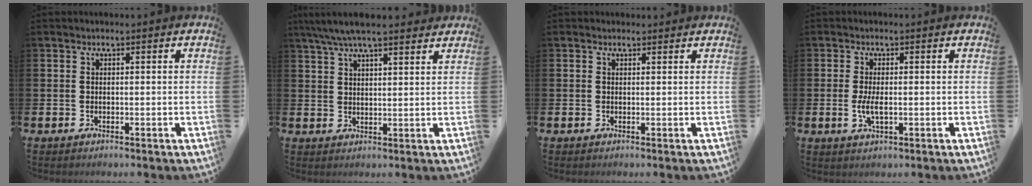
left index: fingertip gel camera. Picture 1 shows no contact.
{"total": 6.5, "force": [5.7, 1.1, 2.9], "torque": [-0.063, -0.015, 0.104]}
{"total": 0.8, "force": [0.6, 0.4, 0.1], "torque": [0.020, -0.004, 0.006]}
{"total": 2.9, "force": [-0.1, 1.1, 2.7], "torque": [-0.044, -0.001, -0.004]}